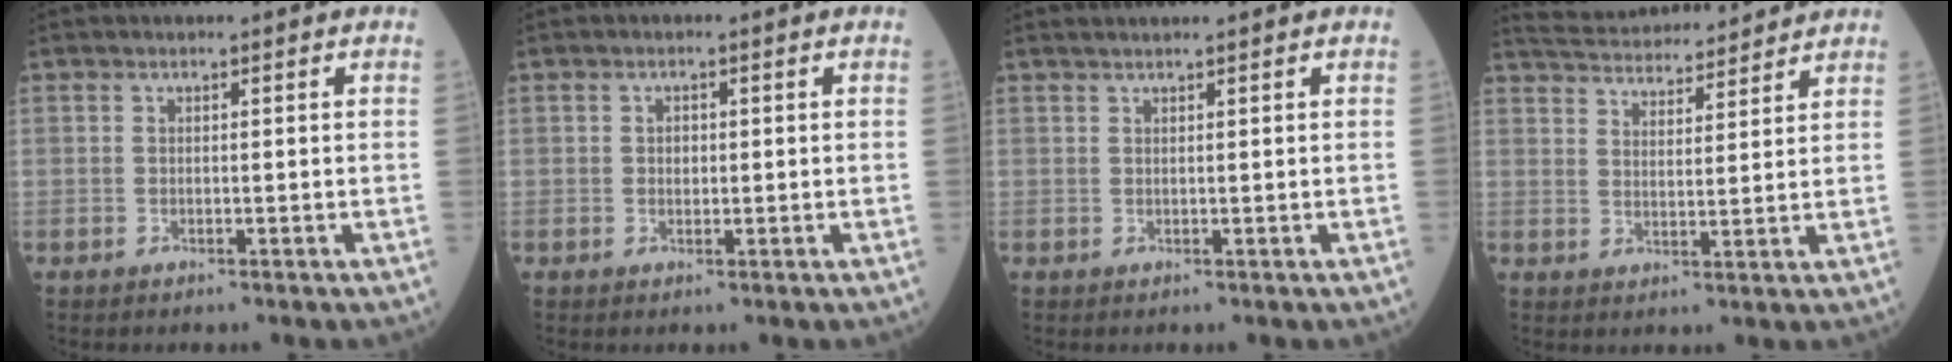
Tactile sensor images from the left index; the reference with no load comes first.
{"total": 1.2, "force": [0.1, 0.9, 0.8], "torque": [-0.014, 0.002, 0.003]}
{"total": 2.2, "force": [1.9, -0.4, 1.0], "torque": [-0.013, 0.017, 0.038]}
{"total": 14.6, "force": [13.9, 2.0, 4.0], "torque": [-0.073, 0.031, 0.210]}